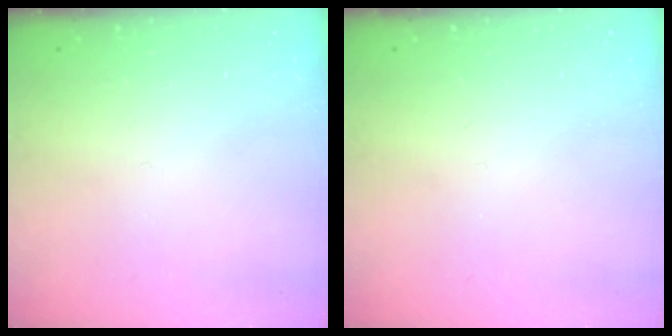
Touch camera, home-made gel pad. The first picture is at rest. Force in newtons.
{"total": 0.0}